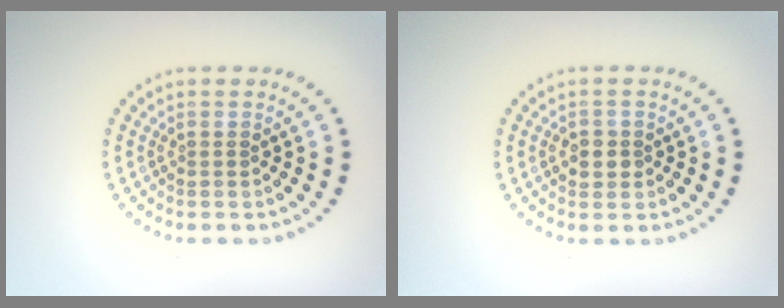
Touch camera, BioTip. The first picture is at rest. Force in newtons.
{"total": 1.6, "press": 1.5, "slide": 0.3}